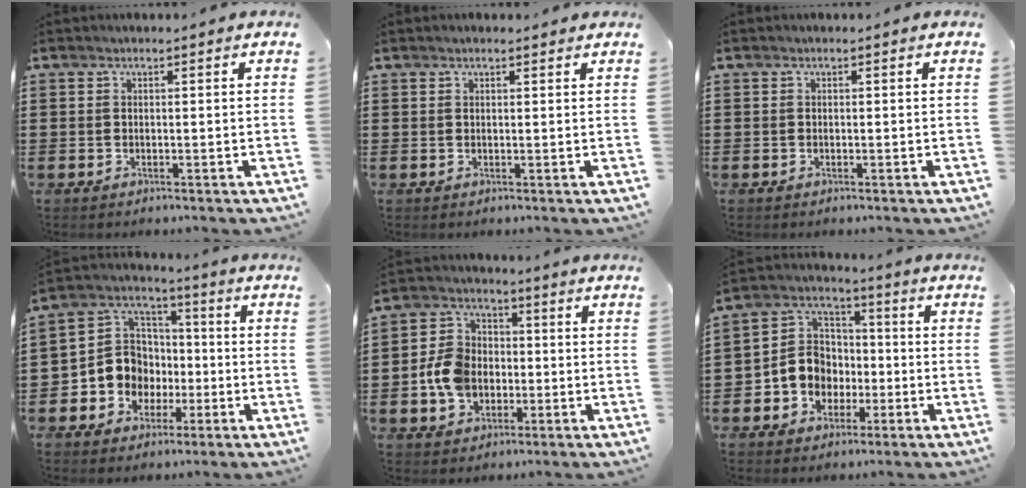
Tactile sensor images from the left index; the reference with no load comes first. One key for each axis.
{"total": 0.9, "fx": 0.7, "fy": 0.1, "fz": 0.5, "tx": -0.011, "ty": 0.001, "tz": 0.013}
{"total": 0.0}
{"total": 9.0, "fx": -1.9, "fy": 8.5, "fz": 2.3, "tx": -0.093, "ty": 0.006, "tz": -0.035}
{"total": 8.0, "fx": -1.5, "fy": 6.7, "fz": 4.1, "tx": -0.112, "ty": 0.017, "tz": -0.029}
{"total": 7.7, "fx": -2.0, "fy": 7.2, "fz": 2.1, "tx": -0.078, "ty": 0.012, "tz": -0.041}